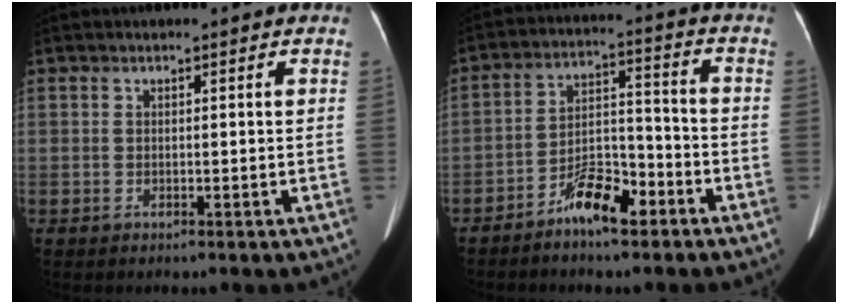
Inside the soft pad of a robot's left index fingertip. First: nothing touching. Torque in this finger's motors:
{"motor_torque": [0.17, 0.26, 0.11, 0.03]}